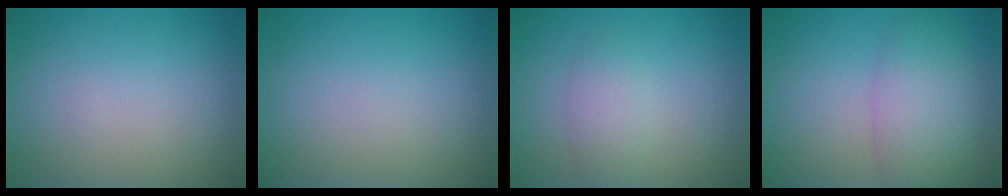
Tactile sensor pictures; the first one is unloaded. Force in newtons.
{"total": 0.0}
{"total": 2.1, "press": 2.1, "slide": 0.1}
{"total": 5.5, "press": 5.5, "slide": 0.1}